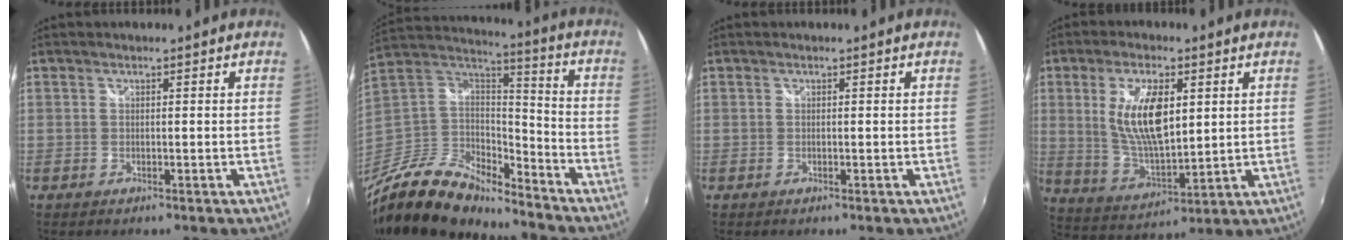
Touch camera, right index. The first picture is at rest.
{"total": 20.1, "force": [-15.1, 8.1, 10.6], "torque": [-0.235, -0.010, -0.280]}
{"total": 0.0}
{"total": 12.7, "force": [3.1, 5.2, 11.1], "torque": [-0.212, -0.003, 0.069]}